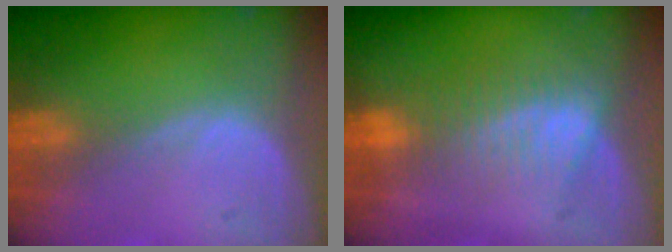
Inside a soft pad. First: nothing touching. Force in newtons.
{"total": 7.1, "press": 6.3, "slide": 3.4}